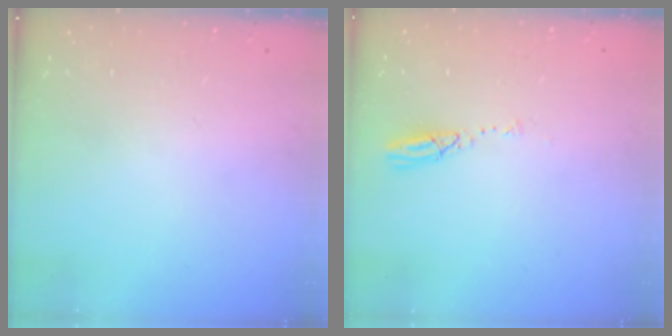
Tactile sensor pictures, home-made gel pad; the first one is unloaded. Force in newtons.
{"total": 3.6, "press": 3.6, "slide": 0.2}